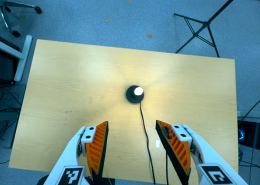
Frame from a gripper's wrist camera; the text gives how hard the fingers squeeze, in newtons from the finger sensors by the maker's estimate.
{"total": 0.0}